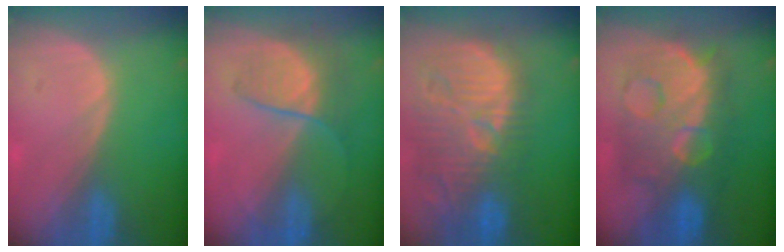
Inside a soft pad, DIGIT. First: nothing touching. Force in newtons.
{"total": 6.7, "press": 6.1, "slide": 2.7}
{"total": 14.3, "press": 12.9, "slide": 6.2}
{"total": 12.4, "press": 12.3, "slide": 1.2}